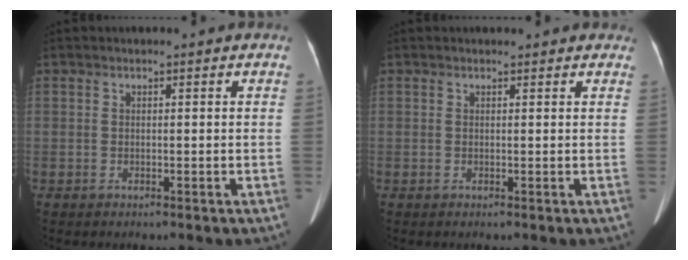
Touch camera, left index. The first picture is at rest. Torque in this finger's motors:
{"motor_torque": [0.49, -0.65, 0.00, 0.00]}